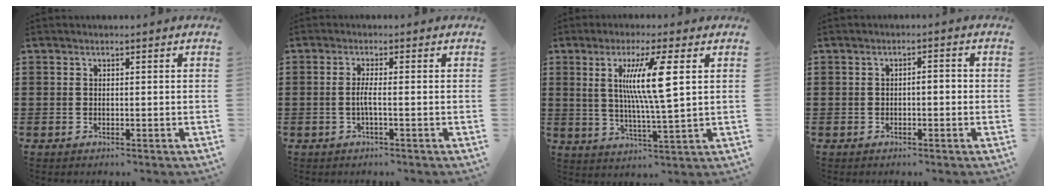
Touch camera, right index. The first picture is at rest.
{"total": 2.3, "force": [-0.5, 0.0, 2.3], "torque": [-0.057, -0.009, -0.017]}
{"total": 9.5, "force": [2.8, 0.6, 9.1], "torque": [-0.179, 0.002, 0.041]}
{"total": 1.2, "force": [-0.6, 0.4, 1.0], "torque": [-0.020, -0.002, -0.012]}